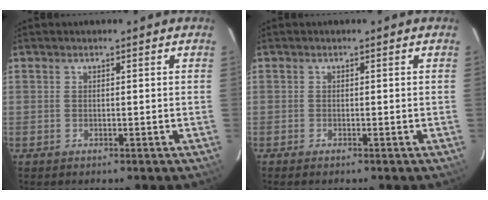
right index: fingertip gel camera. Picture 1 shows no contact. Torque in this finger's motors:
{"motor_torque": [-0.10, -0.01, 0.06, 0.01]}